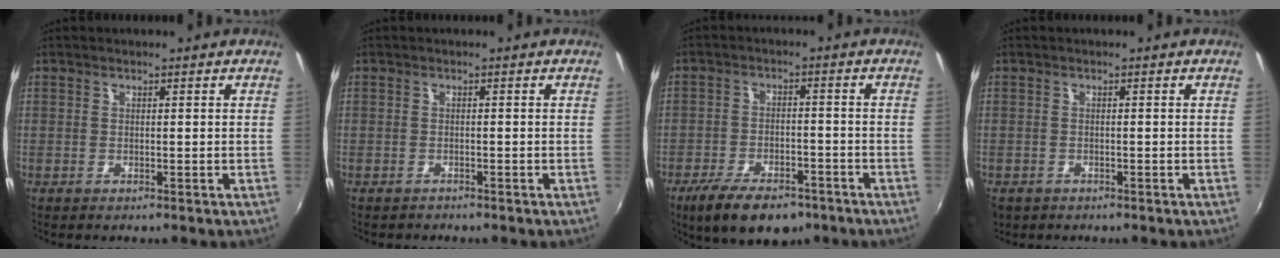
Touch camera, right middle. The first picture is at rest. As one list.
[{"total": 1.2, "force": [-1.1, 0.4, 0.1], "torque": [-0.007, -0.003, -0.017]}, {"total": 12.1, "force": [-8.4, 5.2, 6.9], "torque": [-0.151, -0.020, -0.135]}, {"total": 2.5, "force": [-1.5, 1.8, 1.0], "torque": [-0.025, -0.009, -0.021]}]